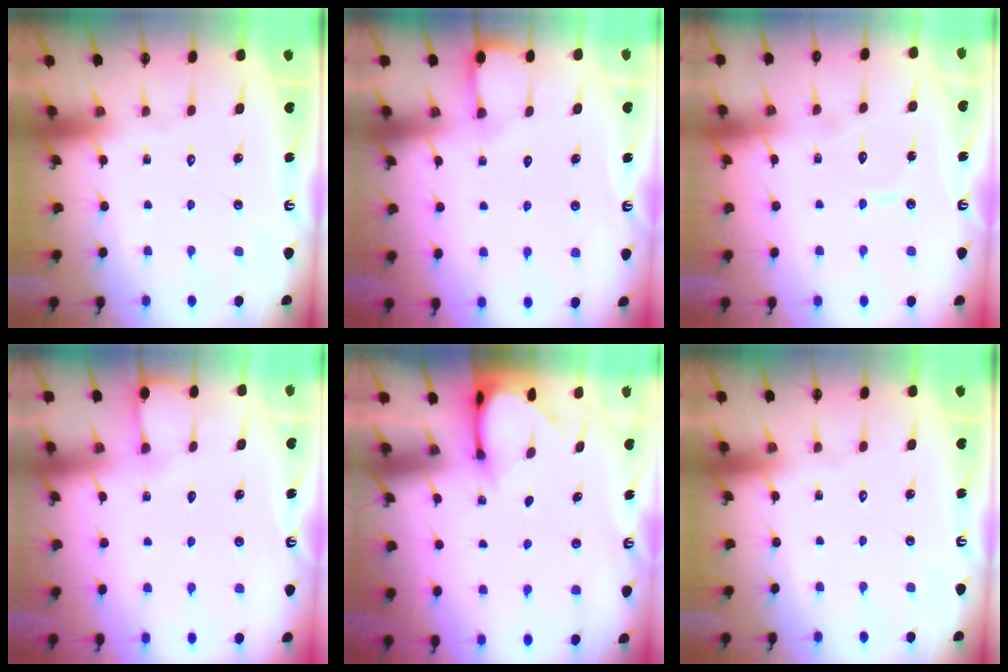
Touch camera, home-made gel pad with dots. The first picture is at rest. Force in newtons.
{"total": 3.9, "press": 3.9, "slide": 0.4}
{"total": 5.4, "press": 5.4, "slide": 0.4}
{"total": 3.5, "press": 3.5, "slide": 0.5}
{"total": 3.4, "press": 3.4, "slide": 0.3}
{"total": 0.0}